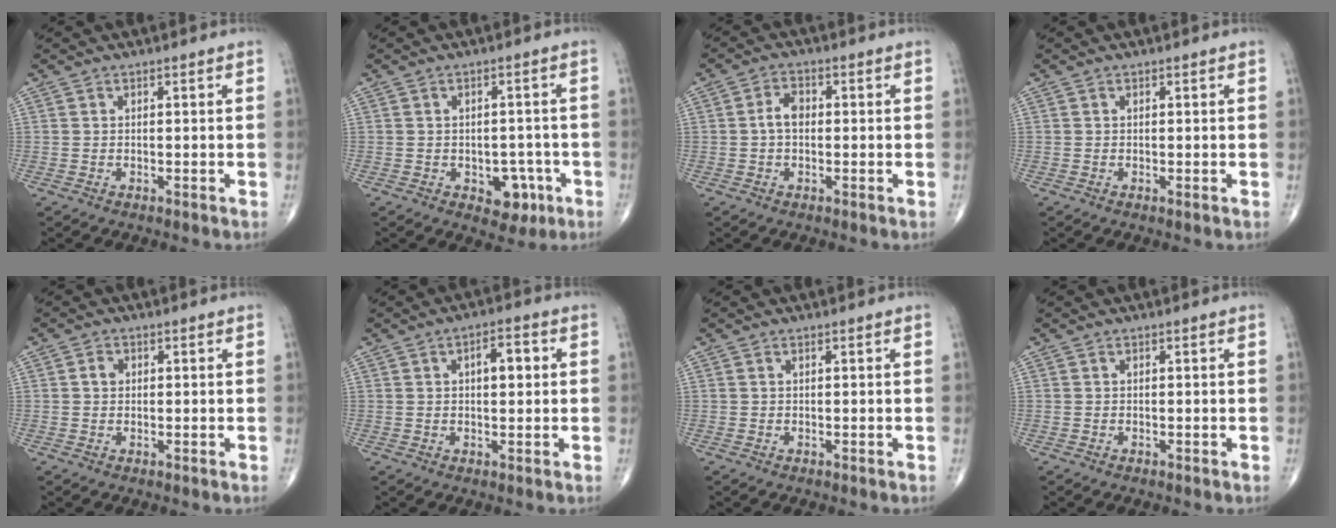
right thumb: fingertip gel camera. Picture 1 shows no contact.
{"total": 5.9, "force": [-2.3, 4.0, 3.7], "torque": [-0.016, 0.014, -0.022]}
{"total": 3.5, "force": [-0.1, 2.3, 2.6], "torque": [-0.043, 0.013, -0.008]}
{"total": 0.0}
{"total": 1.7, "force": [0.3, 1.4, 0.8], "torque": [-0.009, 0.003, 0.003]}
{"total": 5.1, "force": [1.1, 2.3, 4.5], "torque": [-0.057, 0.007, 0.015]}
{"total": 0.0}
{"total": 0.0}